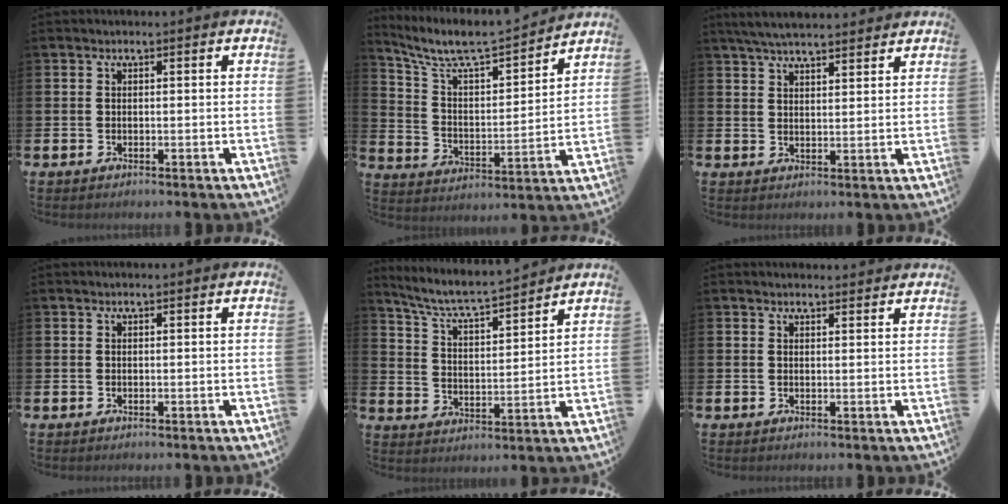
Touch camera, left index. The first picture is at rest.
{"total": 8.3, "force": [7.7, 1.3, 2.9], "torque": [-0.093, -0.058, 0.130]}
{"total": 4.8, "force": [4.6, 0.7, 1.2], "torque": [-0.034, -0.014, 0.085]}
{"total": 0.0}
{"total": 6.5, "force": [6.2, 0.1, 2.0], "torque": [-0.066, -0.046, 0.104]}
{"total": 1.7, "force": [1.7, 0.2, -0.1], "torque": [0.011, -0.009, 0.028]}